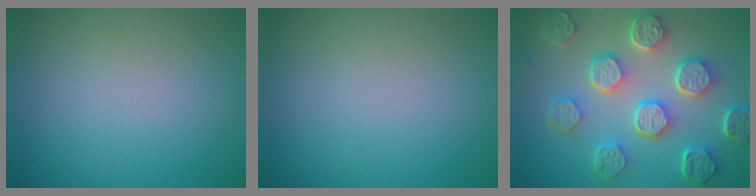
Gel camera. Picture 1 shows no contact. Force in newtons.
{"total": 0.0}
{"total": 7.9, "press": 6.0, "slide": 5.1}